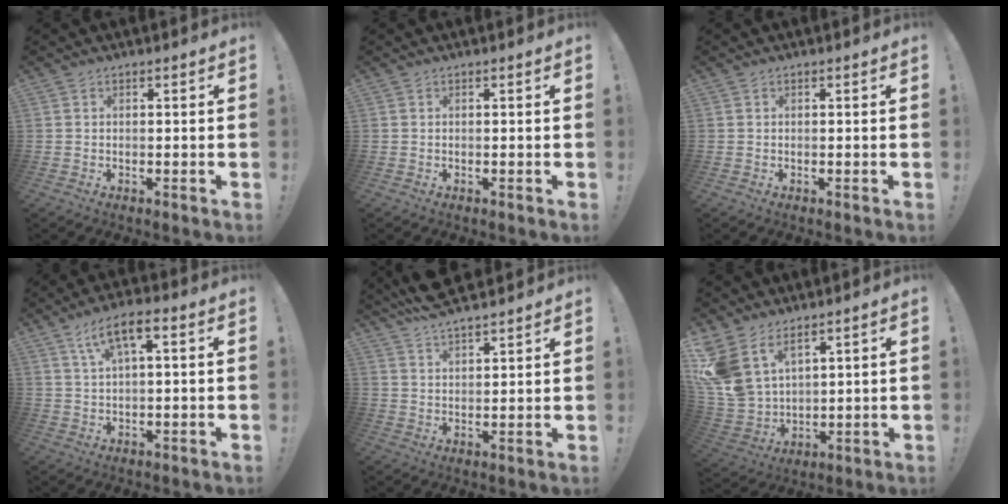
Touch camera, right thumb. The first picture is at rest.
{"total": 0.0}
{"total": 0.0}
{"total": 7.4, "force": [2.6, 2.3, 6.5], "torque": [-0.115, 0.000, 0.045]}
{"total": 7.1, "force": [6.5, 1.5, 2.4], "torque": [-0.050, -0.041, 0.122]}
{"total": 12.5, "force": [7.3, 8.0, 6.4], "torque": [-0.157, -0.052, 0.143]}